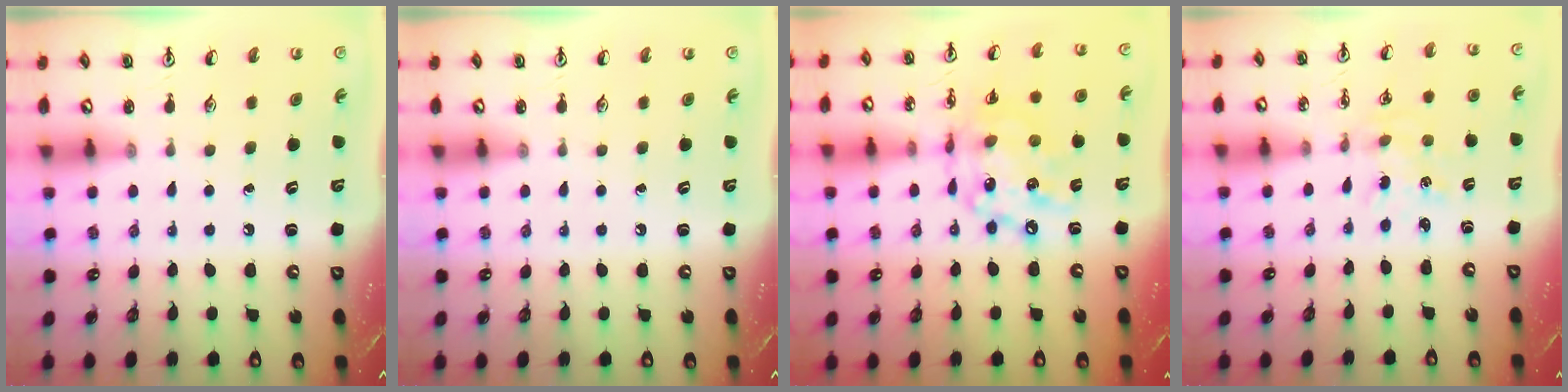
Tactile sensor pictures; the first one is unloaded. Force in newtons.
{"total": 0.0}
{"total": 15.2, "press": 15.1, "slide": 1.6}
{"total": 1.2, "press": 1.2, "slide": 0.3}